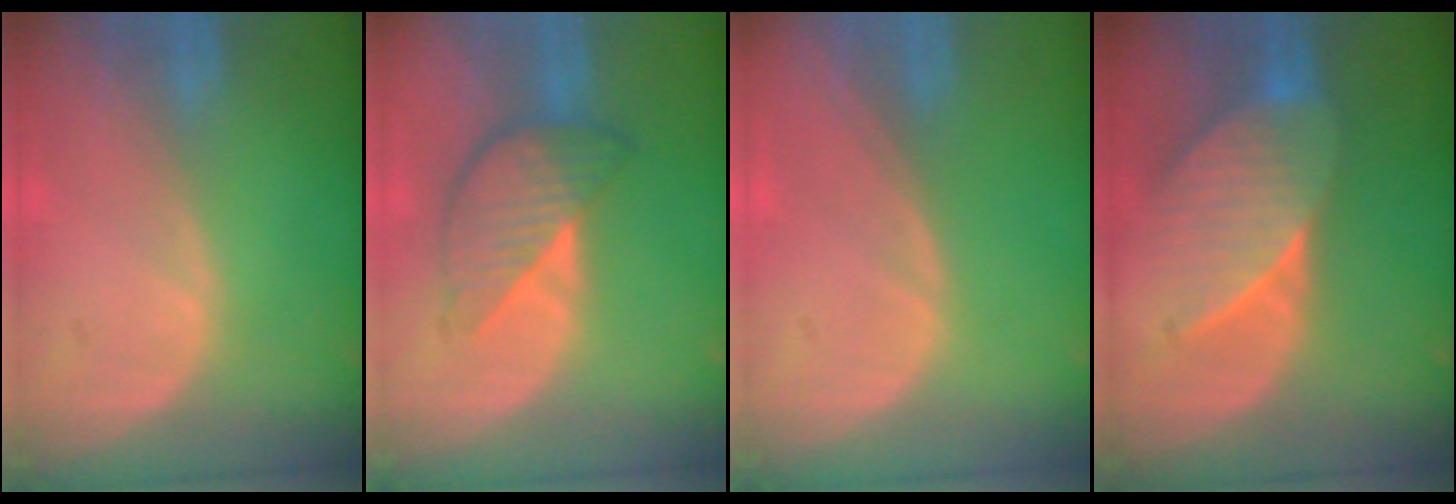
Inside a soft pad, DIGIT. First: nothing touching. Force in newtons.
{"total": 6.3, "press": 6.2, "slide": 0.4}
{"total": 0.0}
{"total": 7.6, "press": 7.6, "slide": 0.1}